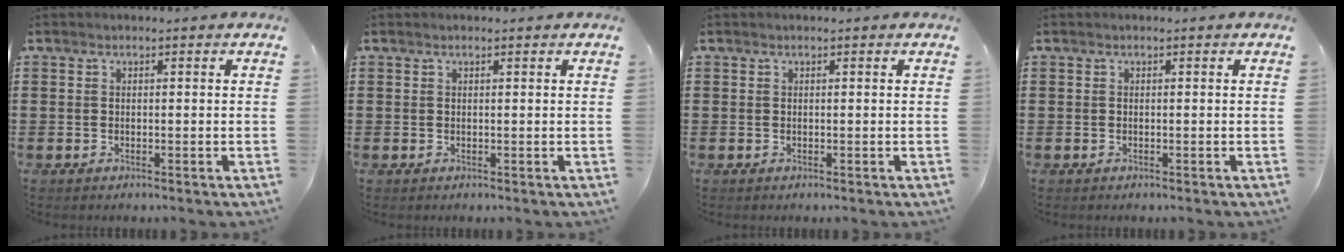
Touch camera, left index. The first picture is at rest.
{"total": 0.0}
{"total": 0.0}
{"total": 0.0}